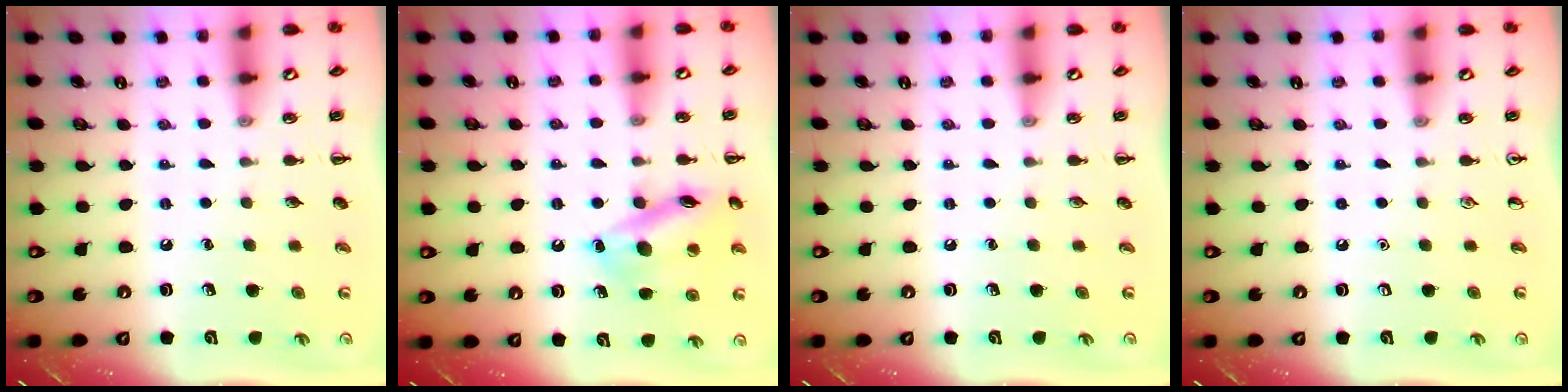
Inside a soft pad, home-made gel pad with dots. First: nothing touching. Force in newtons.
{"total": 15.0, "press": 14.9, "slide": 1.4}
{"total": 0.0}
{"total": 0.0}